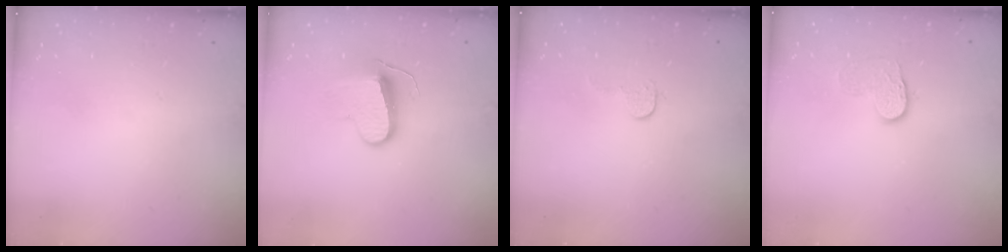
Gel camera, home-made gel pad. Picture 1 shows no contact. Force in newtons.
{"total": 9.3, "press": 9.3, "slide": 0.5}
{"total": 5.7, "press": 5.7, "slide": 0.2}
{"total": 7.6, "press": 7.6, "slide": 0.4}